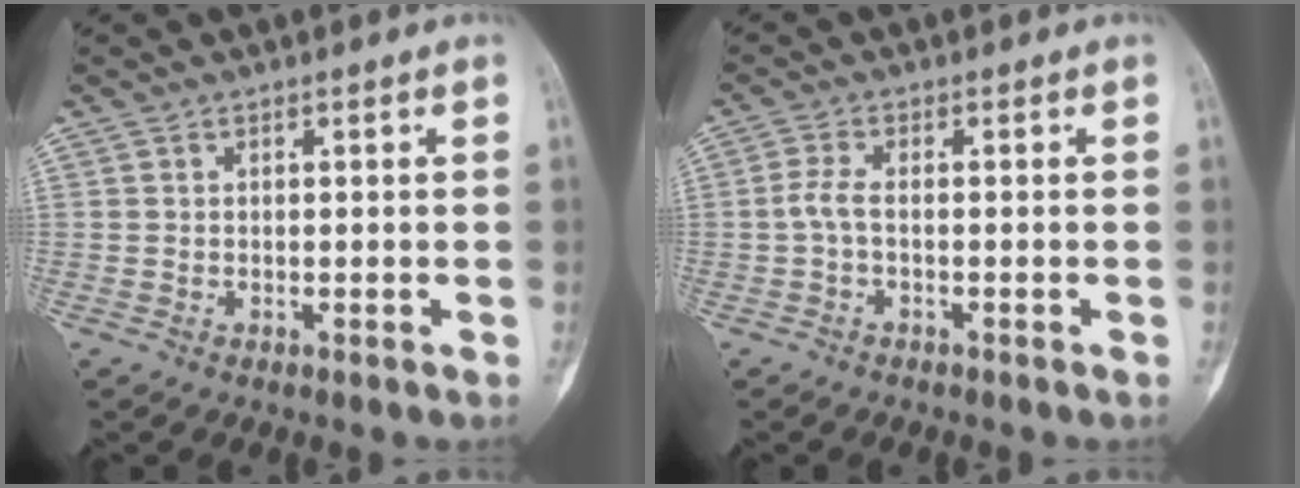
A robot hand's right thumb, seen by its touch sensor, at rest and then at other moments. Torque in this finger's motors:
{"motor_torque": [0.49, 0.35, 0.21, -0.36, 0.14]}